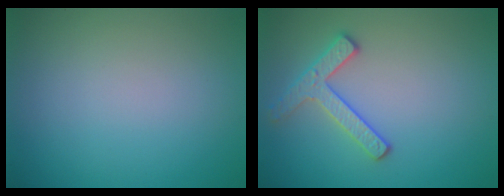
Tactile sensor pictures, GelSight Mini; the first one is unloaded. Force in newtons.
{"total": 2.5, "press": 2.5, "slide": 0.4}